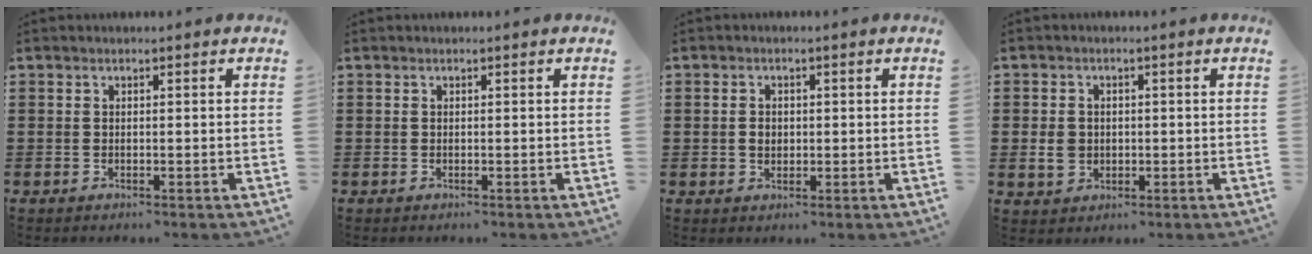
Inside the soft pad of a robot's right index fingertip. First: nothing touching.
{"total": 0.0}
{"total": 1.9, "force": [-0.1, 1.3, 1.3], "torque": [-0.029, 0.004, -0.003]}
{"total": 3.6, "force": [-0.3, 3.1, 1.8], "torque": [-0.040, 0.008, -0.007]}